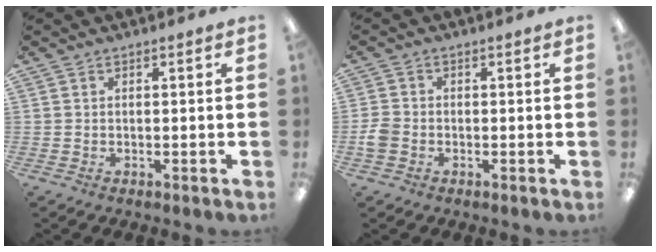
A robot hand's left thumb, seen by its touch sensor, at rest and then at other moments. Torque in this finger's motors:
{"motor_torque": [-0.04, 0.19, -0.11, 0.09, 0.00]}